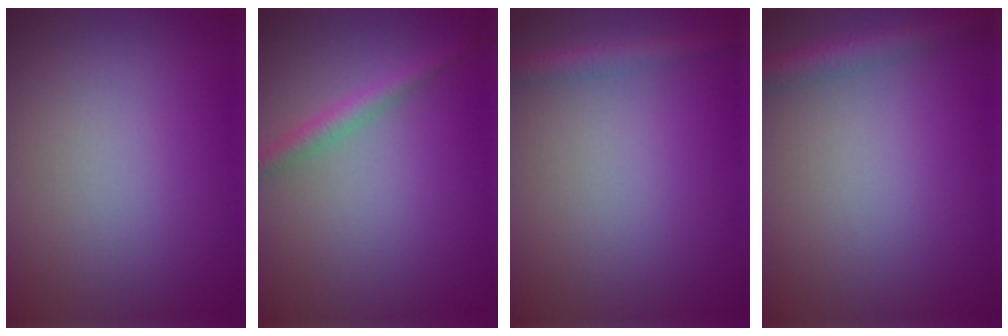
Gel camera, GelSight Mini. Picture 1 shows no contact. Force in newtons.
{"total": 2.0, "press": 2.0, "slide": 0.1}
{"total": 2.2, "press": 2.2, "slide": 0.1}
{"total": 2.9, "press": 2.9, "slide": 0.1}